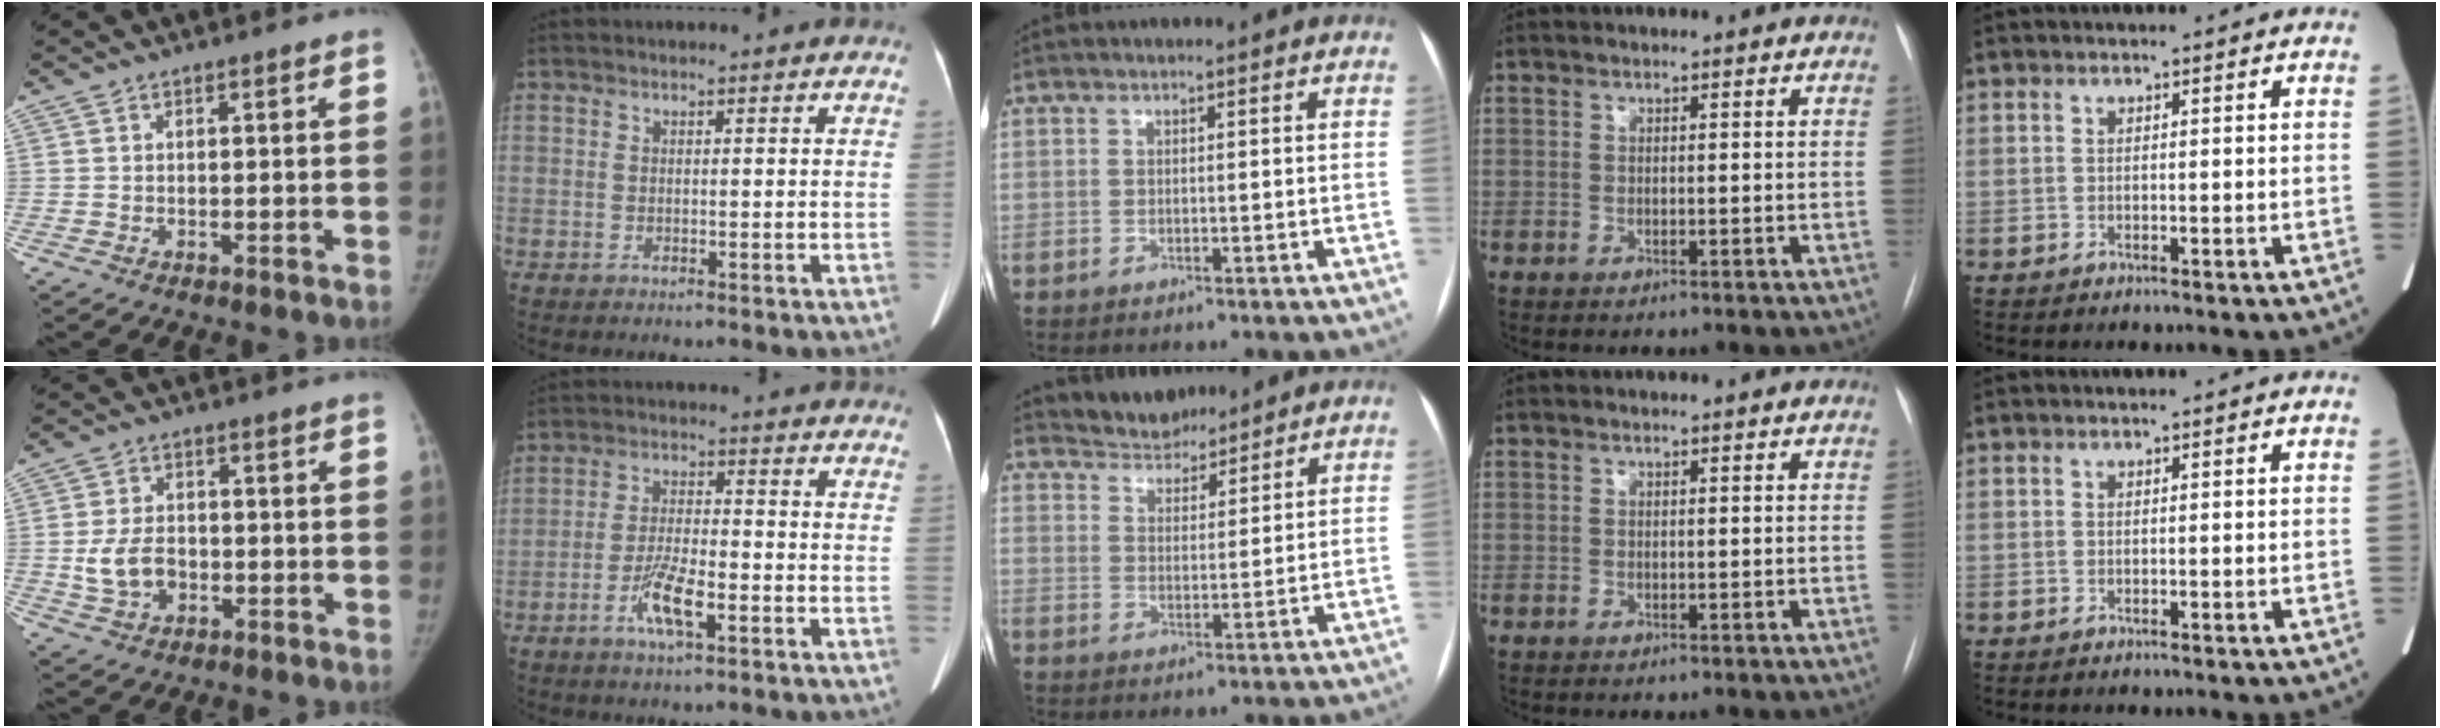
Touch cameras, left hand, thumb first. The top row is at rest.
{"thumb": {"total": 6.7, "force": [-1.2, 4.8, 4.5], "torque": [-0.079, 0.011, -0.019]}, "index": {"total": 6.4, "force": [-3.1, 1.2, 5.4], "torque": [-0.109, -0.003, -0.061]}, "middle": {"total": 5.6, "force": [5.3, 1.6, 0.0], "torque": [-0.006, 0.014, 0.094]}}